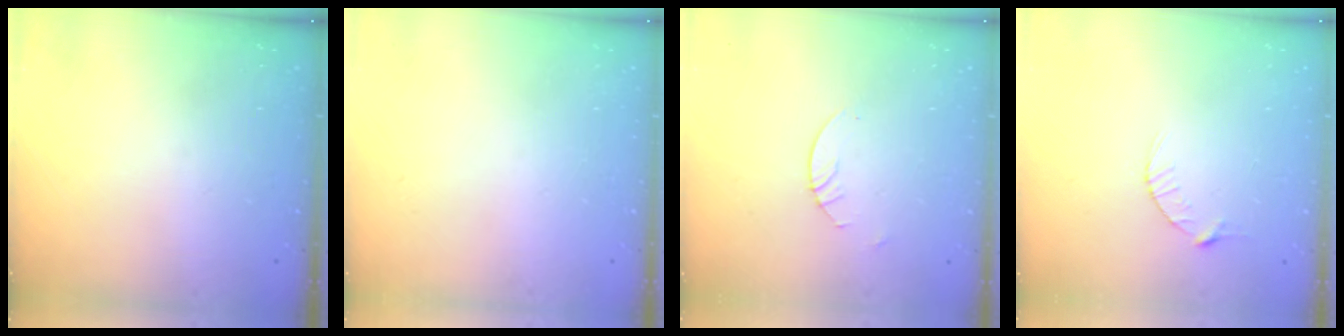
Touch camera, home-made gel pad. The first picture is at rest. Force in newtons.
{"total": 0.0}
{"total": 2.7, "press": 2.7, "slide": 0.2}
{"total": 2.9, "press": 2.9, "slide": 0.4}